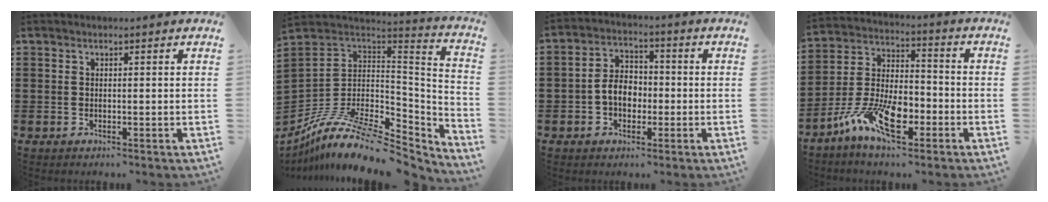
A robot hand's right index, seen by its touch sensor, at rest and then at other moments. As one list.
[{"total": 13.0, "force": [-9.0, 4.5, 8.2], "torque": [-0.162, 0.018, -0.167]}, {"total": 5.2, "force": [-1.2, 3.8, 3.3], "torque": [-0.073, 0.008, -0.026]}, {"total": 11.0, "force": [-6.1, 4.9, 7.7], "torque": [-0.176, 0.007, -0.119]}]